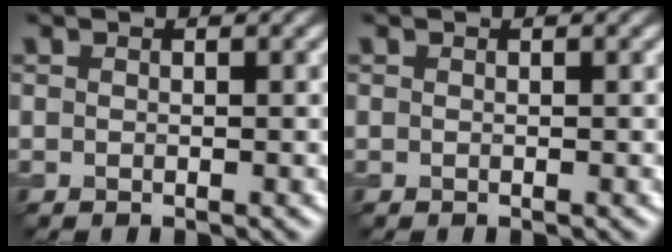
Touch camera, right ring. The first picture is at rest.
{"total": 0.0}